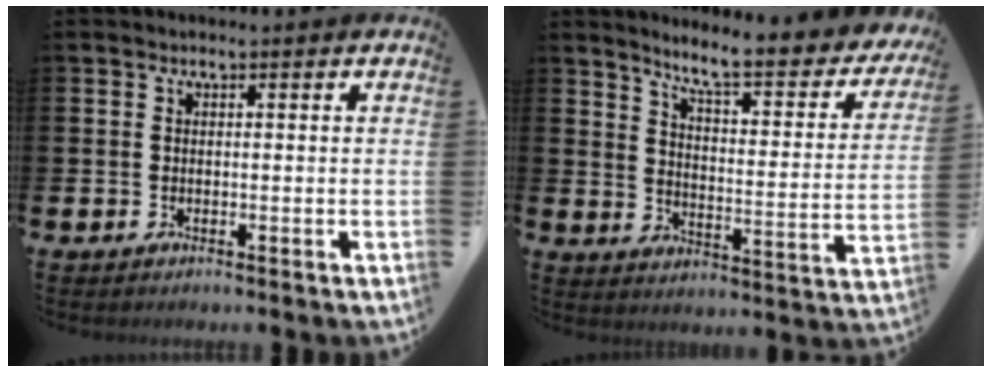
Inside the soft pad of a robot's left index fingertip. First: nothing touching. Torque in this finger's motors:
{"motor_torque": [-0.09, -1.00, 0.62, 0.17]}